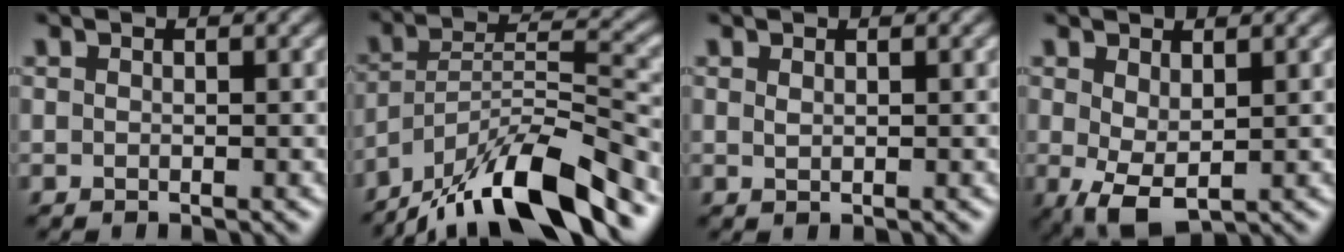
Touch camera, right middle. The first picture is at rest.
{"total": 12.1, "force": [-9.4, 2.4, 7.1], "torque": [-0.123, 0.016, -0.172]}
{"total": 0.6, "force": [0.3, 0.2, 0.4], "torque": [-0.011, 0.001, 0.007]}
{"total": 3.4, "force": [0.0, 1.8, 2.9], "torque": [-0.065, -0.005, 0.004]}